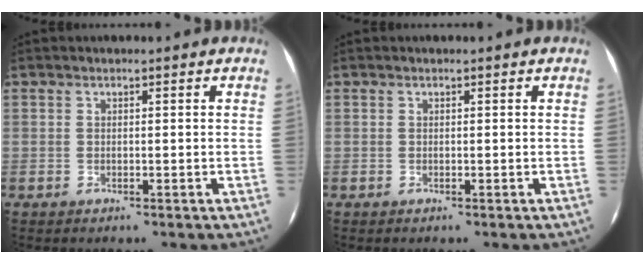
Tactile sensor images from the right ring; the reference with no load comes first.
{"total": 0.0}